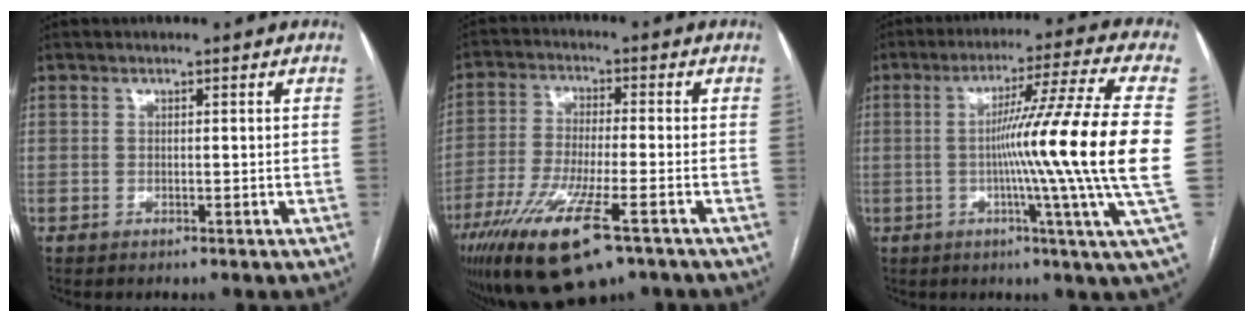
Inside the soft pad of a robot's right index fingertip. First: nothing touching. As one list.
[{"total": 15.8, "force": [-9.2, 3.0, 12.5], "torque": [-0.247, -0.040, -0.161]}, {"total": 19.0, "force": [-0.9, -3.5, 18.7], "torque": [-0.269, -0.014, -0.030]}]